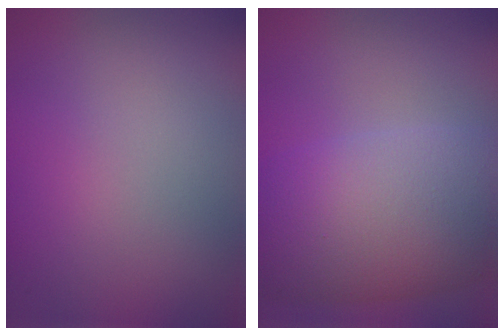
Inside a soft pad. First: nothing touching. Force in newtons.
{"total": 10.4, "press": 10.4, "slide": 0.4}